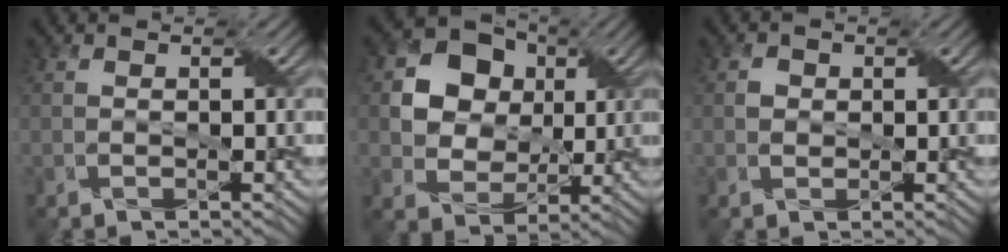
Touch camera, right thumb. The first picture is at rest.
{"total": 10.5, "force": [2.8, 8.7, 5.2], "torque": [-0.128, 0.012, 0.042]}
{"total": 1.4, "force": [0.1, 1.3, 0.3], "torque": [-0.008, 0.000, -0.001]}